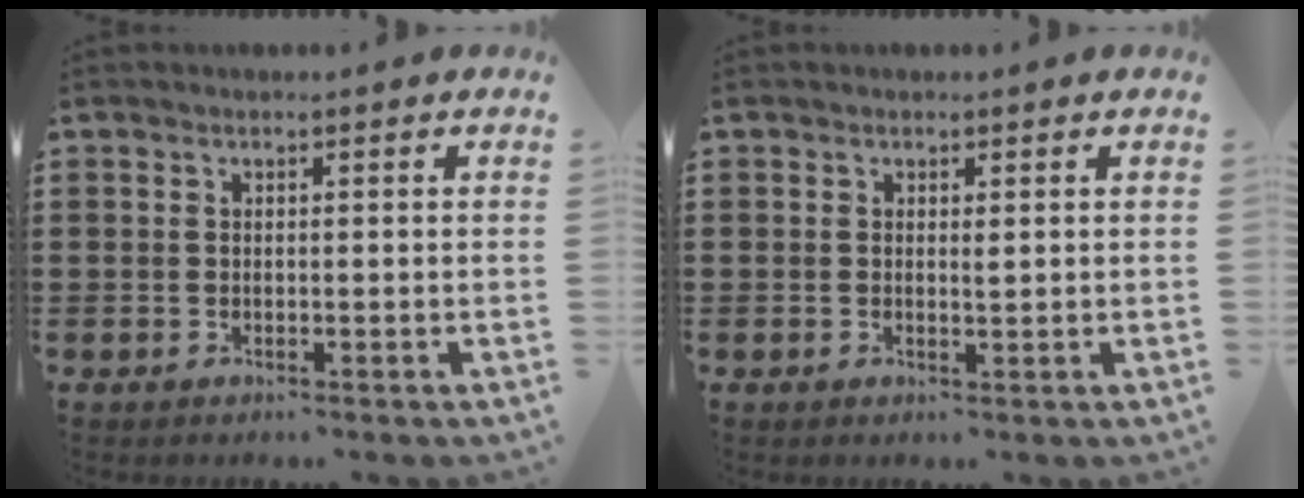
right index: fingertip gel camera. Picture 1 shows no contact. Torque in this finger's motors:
{"motor_torque": [2.14, 0.00, 0.06, 0.01]}